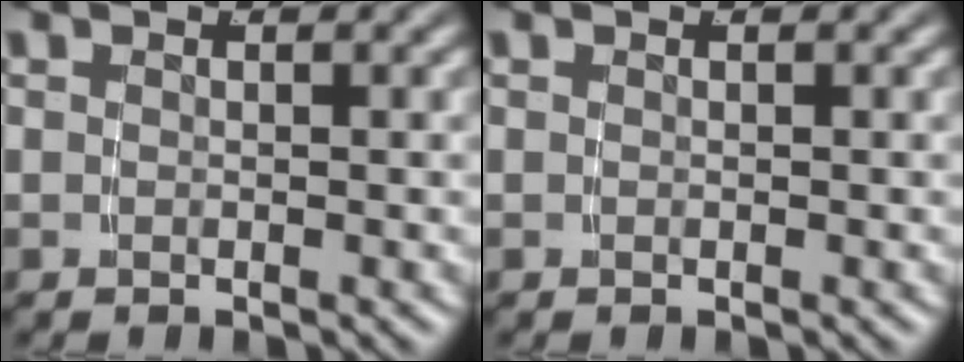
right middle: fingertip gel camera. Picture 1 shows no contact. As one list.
[{"total": 0.0}]